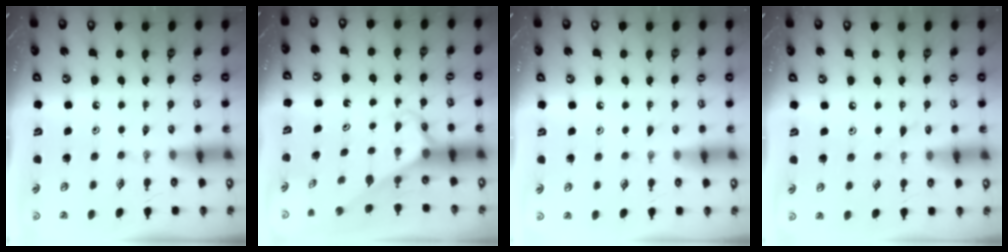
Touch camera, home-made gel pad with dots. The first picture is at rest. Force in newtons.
{"total": 2.6, "press": 2.6, "slide": 0.1}
{"total": 4.9, "press": 4.9, "slide": 0.5}
{"total": 4.3, "press": 4.2, "slide": 0.6}